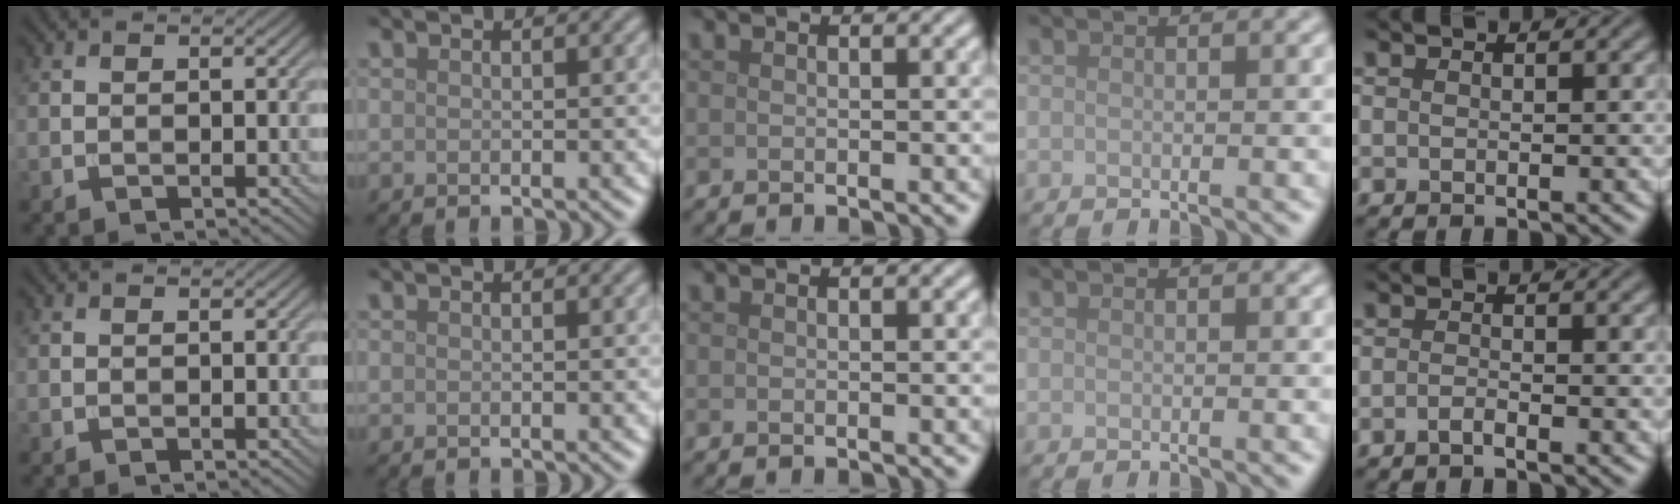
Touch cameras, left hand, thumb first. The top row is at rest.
{"little": {"total": 0.9, "force": [-0.6, 0.2, 0.6], "torque": [-0.011, -0.001, -0.013]}}